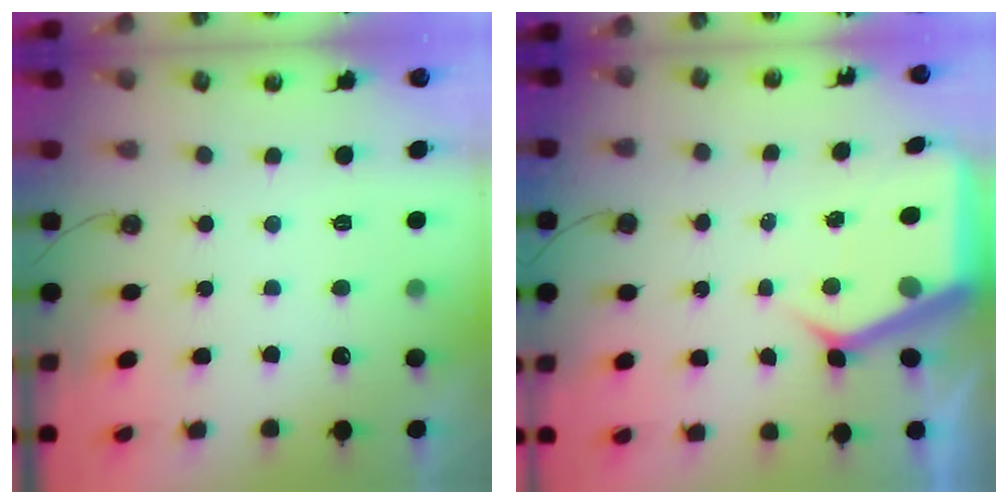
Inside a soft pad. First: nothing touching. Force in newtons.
{"total": 6.2, "press": 6.1, "slide": 0.8}